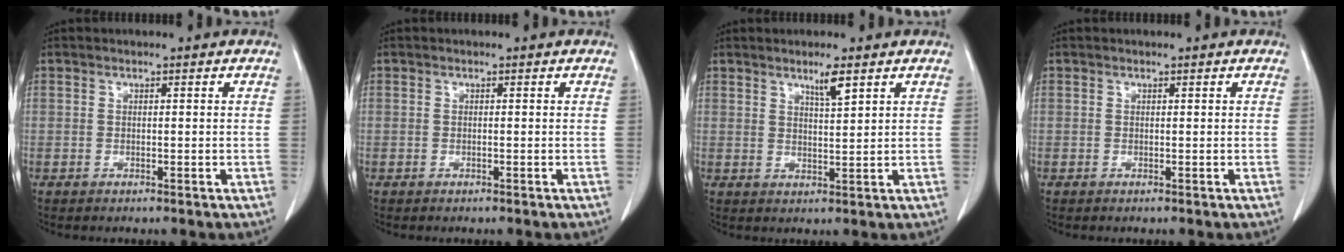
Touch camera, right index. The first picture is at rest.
{"total": 0.0}
{"total": 3.2, "force": [2.1, 0.1, 2.4], "torque": [-0.046, -0.005, 0.040]}
{"total": 0.0}